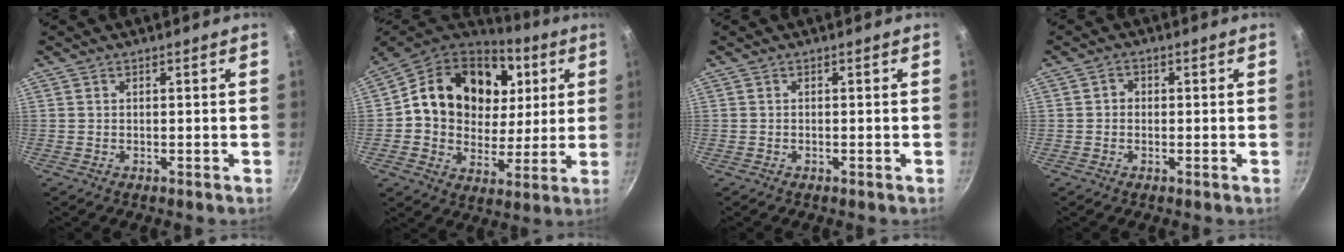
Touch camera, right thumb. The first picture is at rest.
{"total": 21.7, "force": [6.1, 17.3, 11.7], "torque": [-0.184, 0.000, 0.097]}
{"total": 0.0}
{"total": 1.7, "force": [-0.2, 1.5, 0.7], "torque": [-0.008, 0.005, -0.007]}